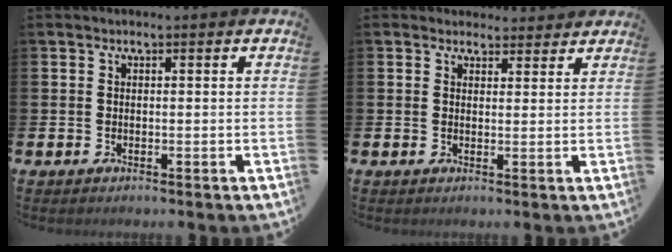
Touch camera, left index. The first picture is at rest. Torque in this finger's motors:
{"motor_torque": [0.99, -1.15, 0.15, -0.01]}